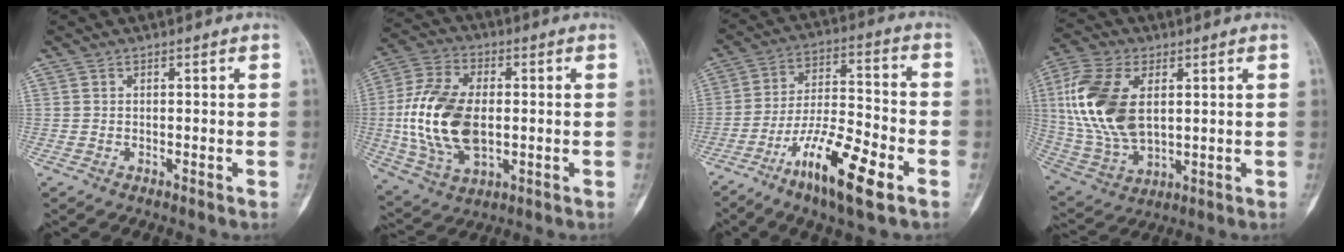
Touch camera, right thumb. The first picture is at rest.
{"total": 18.0, "force": [-0.6, 10.7, 14.5], "torque": [-0.290, 0.003, -0.004]}
{"total": 15.8, "force": [-8.2, 3.8, 12.9], "torque": [-0.234, 0.044, -0.144]}
{"total": 17.7, "force": [3.2, 10.2, 14.0], "torque": [-0.297, -0.009, 0.068]}